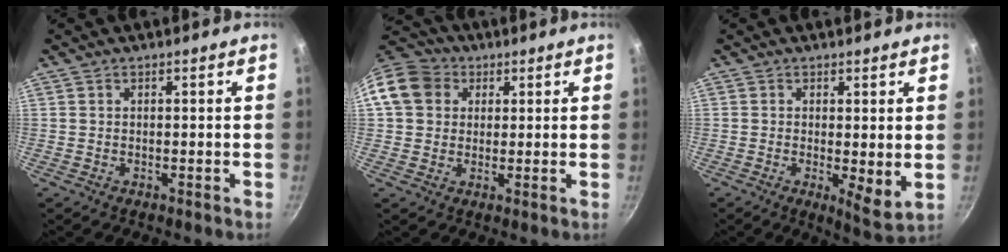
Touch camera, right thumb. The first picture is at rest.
{"total": 11.4, "force": [2.9, 9.6, 5.3], "torque": [-0.086, 0.022, 0.037]}
{"total": 5.9, "force": [0.1, 1.9, 5.6], "torque": [-0.081, -0.025, 0.004]}